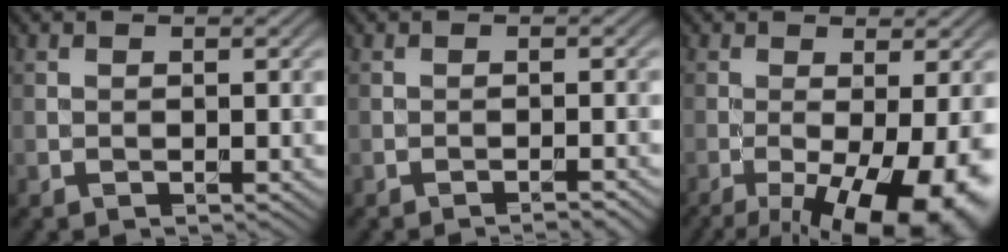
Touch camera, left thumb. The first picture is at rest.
{"total": 1.4, "force": [-1.1, 0.1, 0.8], "torque": [-0.004, 0.005, -0.021]}
{"total": 13.8, "force": [-6.0, 4.1, 11.7], "torque": [-0.182, -0.019, -0.080]}